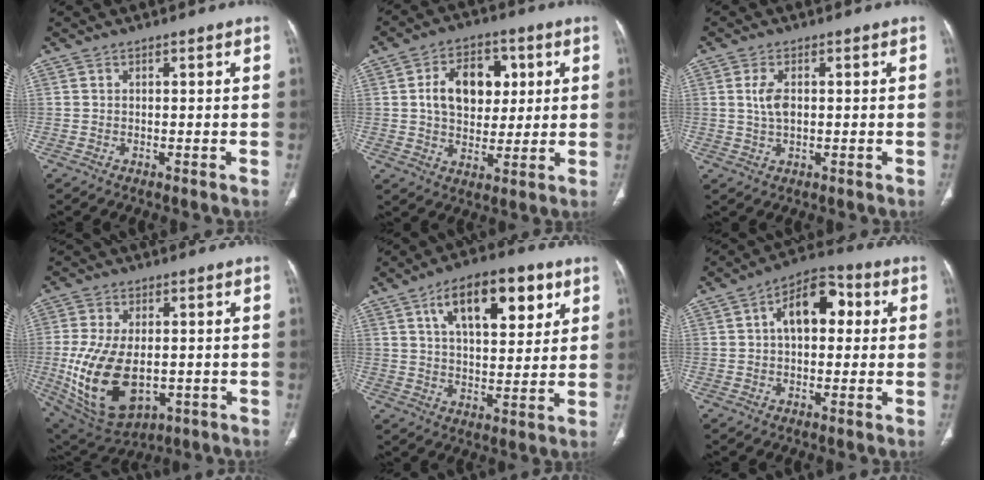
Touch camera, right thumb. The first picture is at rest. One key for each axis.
{"total": 12.8, "fx": 2.7, "fy": 8.8, "fz": 8.9, "tx": -0.103, "ty": 0.002, "tz": 0.045}
{"total": 3.8, "fx": 0.6, "fy": 2.0, "fz": 3.2, "tx": -0.064, "ty": -0.005, "tz": 0.012}
{"total": 17.5, "fx": -2.8, "fy": 10.2, "fz": 14.0, "tx": -0.268, "ty": -0.011, "tz": -0.021}
{"total": 16.3, "fx": 7.3, "fy": 7.6, "fz": 12.4, "tx": -0.151, "ty": -0.019, "tz": 0.115}
{"total": 11.0, "fx": 2.1, "fy": 6.4, "fz": 8.6, "tx": -0.112, "ty": 0.028, "tz": 0.023}